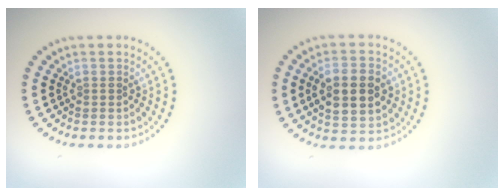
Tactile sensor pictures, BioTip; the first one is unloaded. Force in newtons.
{"total": 4.9, "press": 4.9, "slide": 0.4}